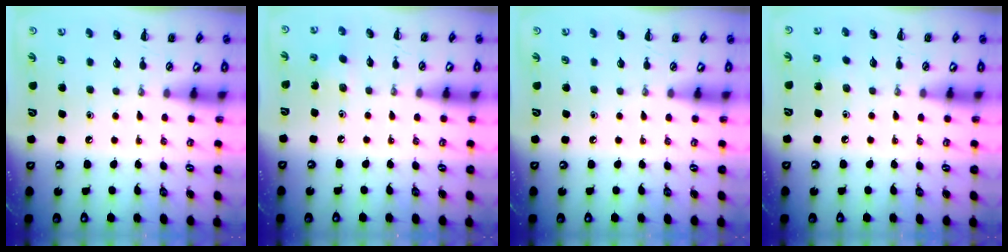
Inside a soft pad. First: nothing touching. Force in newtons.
{"total": 2.6, "press": 2.5, "slide": 0.7}
{"total": 0.0}
{"total": 5.5, "press": 5.2, "slide": 1.6}